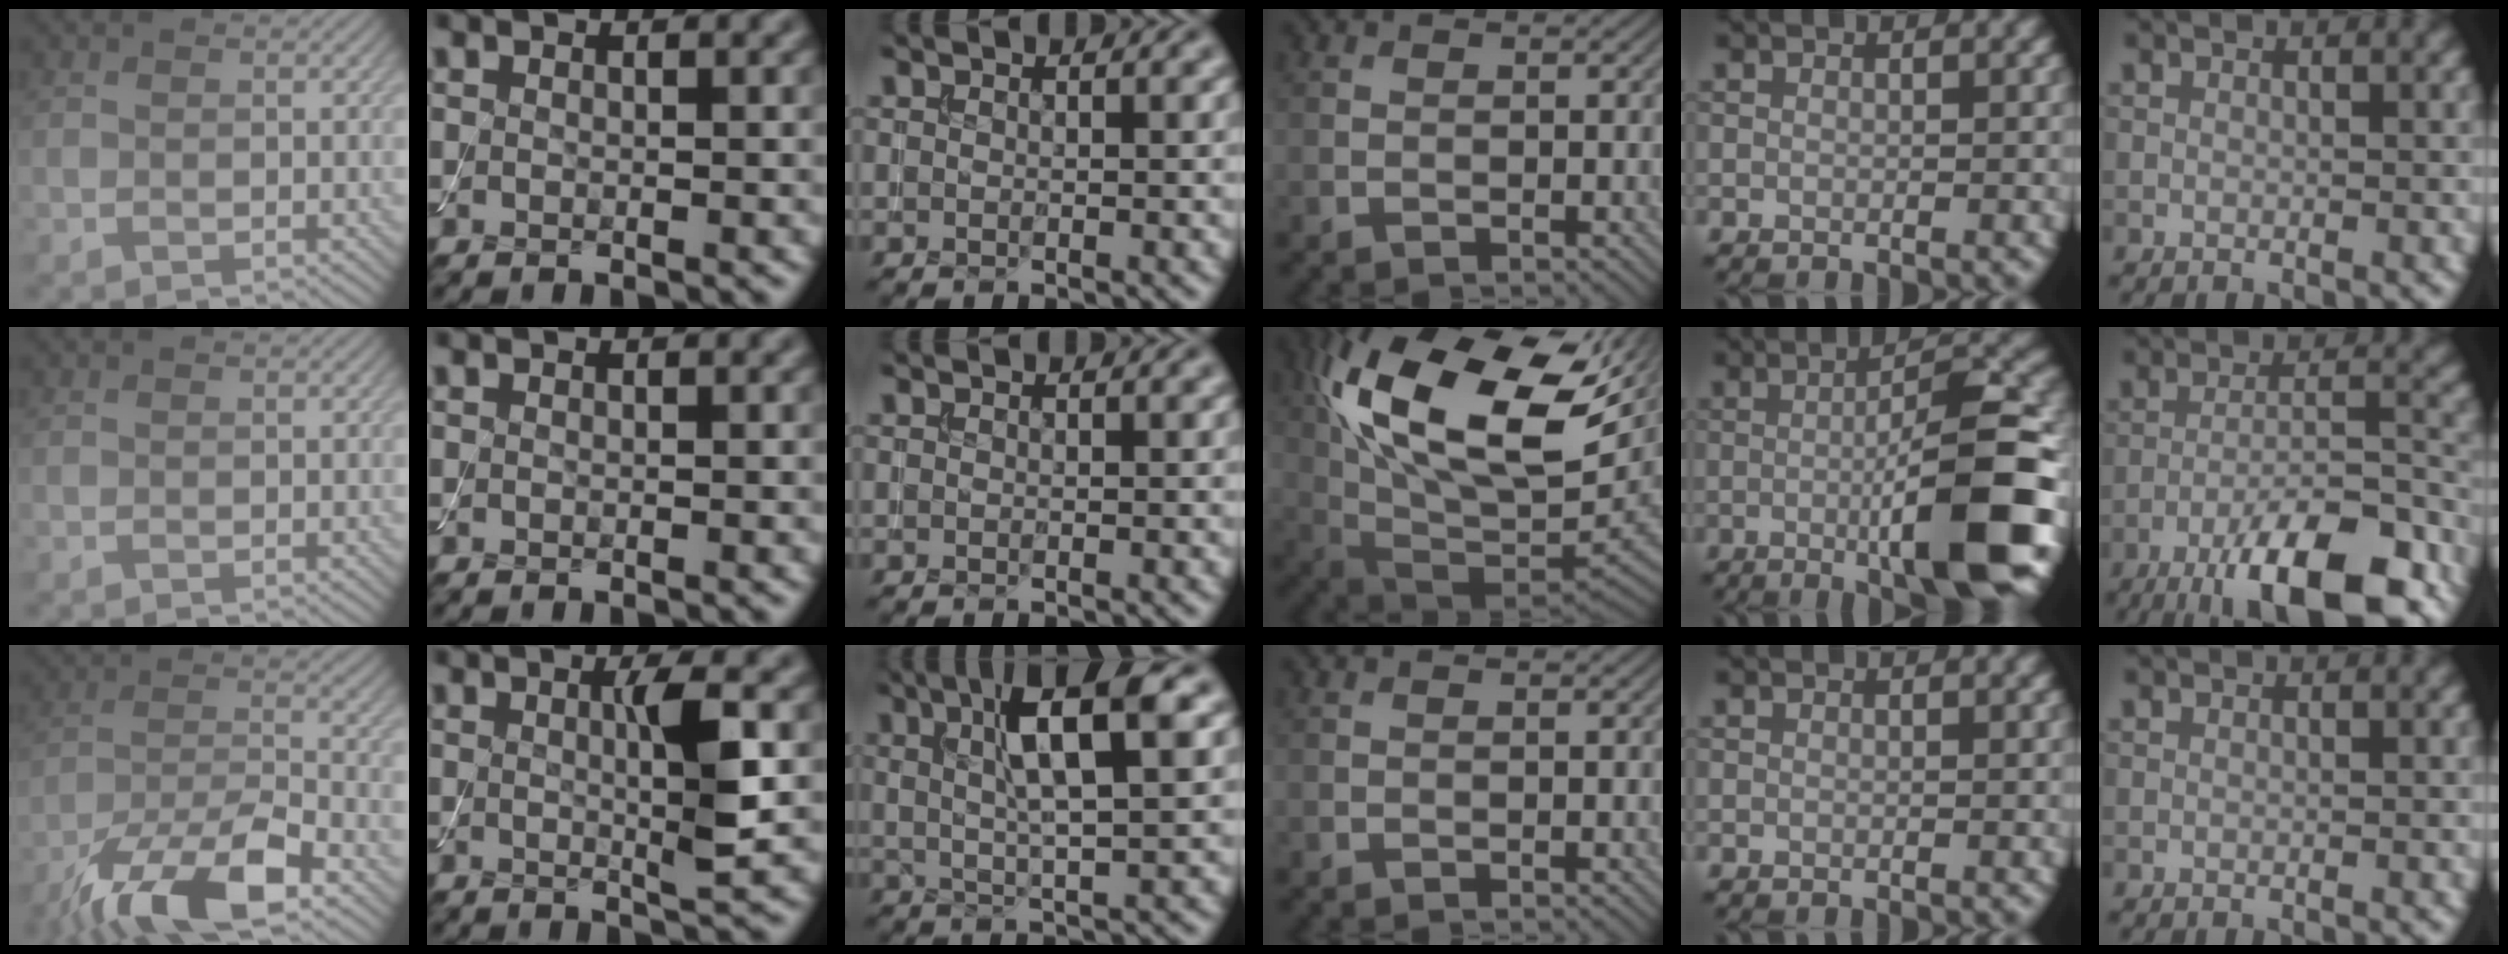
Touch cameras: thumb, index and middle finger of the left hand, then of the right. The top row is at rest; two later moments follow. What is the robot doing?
{"motion": "assemble", "object": "toy tower of hanoi"}